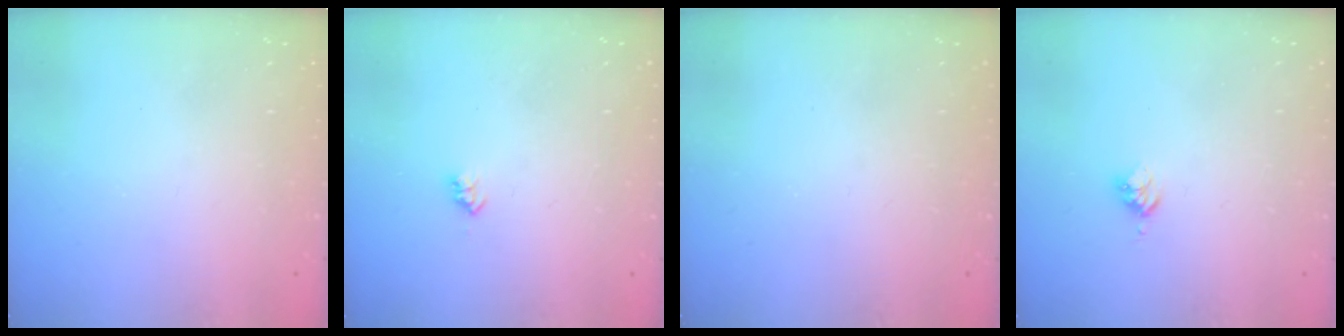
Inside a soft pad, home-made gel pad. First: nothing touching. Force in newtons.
{"total": 2.6, "press": 2.5, "slide": 0.4}
{"total": 0.0}
{"total": 3.0, "press": 2.9, "slide": 0.4}